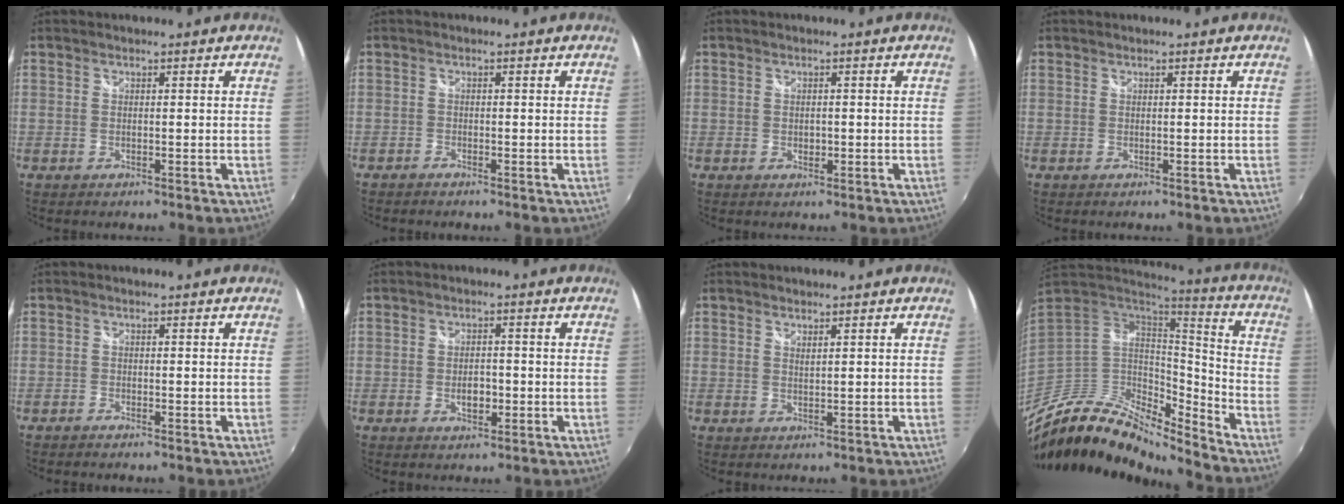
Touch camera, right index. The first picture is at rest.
{"total": 1.0, "force": [-0.9, 0.2, 0.2], "torque": [-0.011, -0.004, -0.020]}
{"total": 1.1, "force": [-0.2, 0.9, 0.6], "torque": [-0.009, -0.002, -0.003]}
{"total": 0.0}
{"total": 0.8, "force": [-0.8, 0.2, 0.2], "torque": [-0.008, -0.004, -0.018]}
{"total": 3.0, "force": [-0.9, 1.9, 2.2], "torque": [-0.038, -0.002, -0.014]}
{"total": 0.9, "force": [0.8, 0.2, 0.5], "torque": [-0.009, 0.000, 0.014]}
{"total": 16.8, "force": [-13.8, 5.3, 8.0], "torque": [-0.156, -0.009, -0.259]}